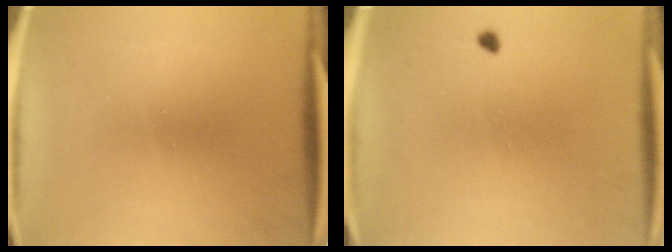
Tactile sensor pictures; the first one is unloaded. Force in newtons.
{"total": 0.7}